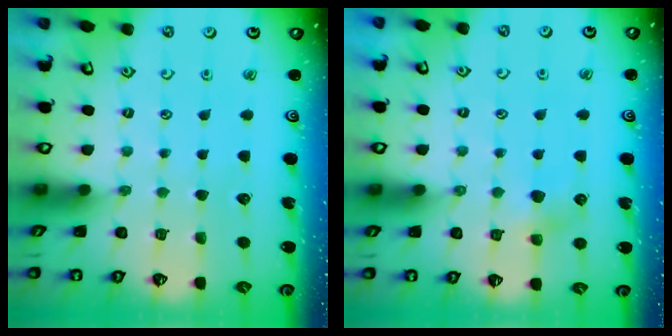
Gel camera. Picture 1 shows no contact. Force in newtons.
{"total": 5.9, "press": 5.8, "slide": 0.4}